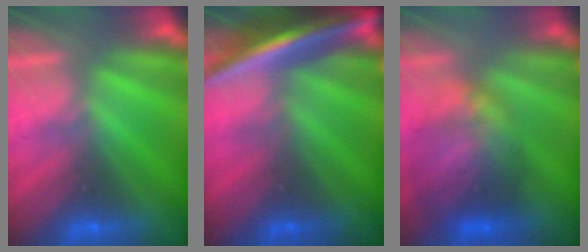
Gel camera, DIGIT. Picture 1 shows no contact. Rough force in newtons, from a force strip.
{"total": 7.0}
{"total": 8.5}